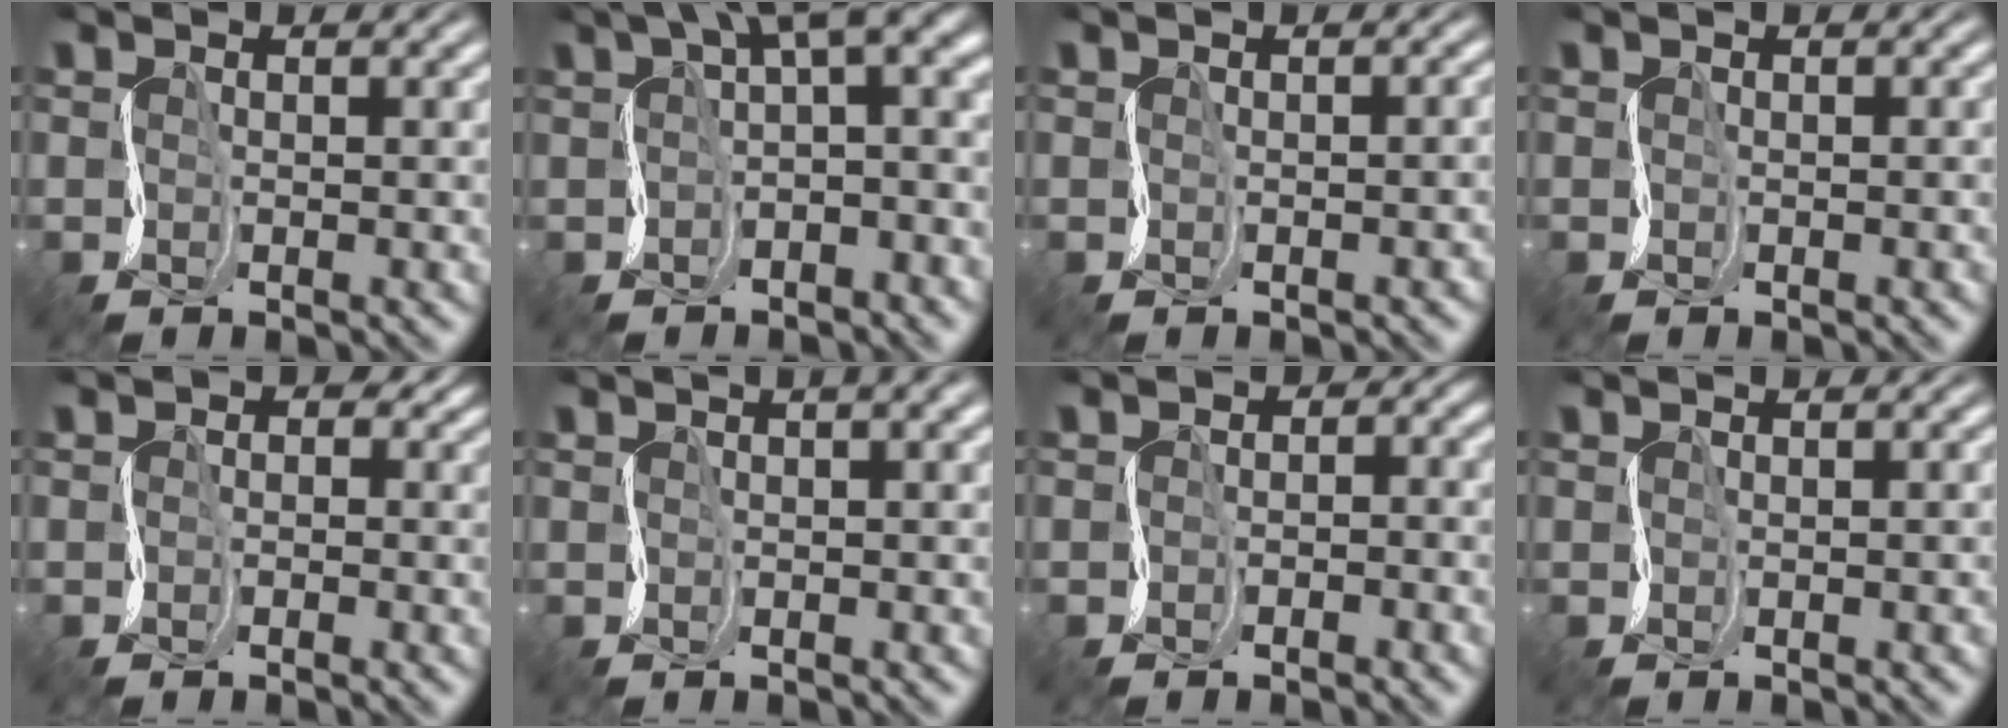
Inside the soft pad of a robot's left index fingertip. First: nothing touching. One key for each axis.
{"total": 8.2, "fx": 2.4, "fy": 3.4, "fz": 7.1, "tx": -0.096, "ty": 0.011, "tz": 0.037}
{"total": 2.0, "fx": -0.7, "fy": 1.2, "fz": 1.5, "tx": -0.001, "ty": 0.009, "tz": -0.006}
{"total": 0.5, "fx": -0.2, "fy": 0.2, "fz": 0.5, "tx": -0.003, "ty": -0.003, "tz": -0.003}
{"total": 1.7, "fx": -0.2, "fy": 1.3, "fz": 1.0, "tx": -0.003, "ty": 0.002, "tz": -0.009}
{"total": 3.5, "fx": 1.2, "fy": 1.1, "fz": 3.1, "tx": -0.033, "ty": 0.016, "tz": 0.011}
{"total": 2.4, "fx": -1.0, "fy": 1.6, "fz": 1.4, "tx": -0.011, "ty": 0.003, "tz": -0.020}
{"total": 1.6, "fx": -0.4, "fy": 0.7, "fz": 1.3, "tx": -0.009, "ty": 0.010, "tz": -0.004}